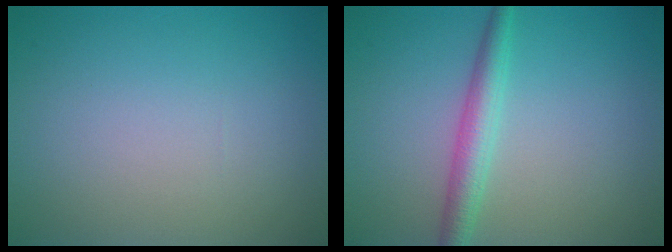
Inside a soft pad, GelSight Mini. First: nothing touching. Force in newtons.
{"total": 2.9, "press": 2.9, "slide": 0.1}